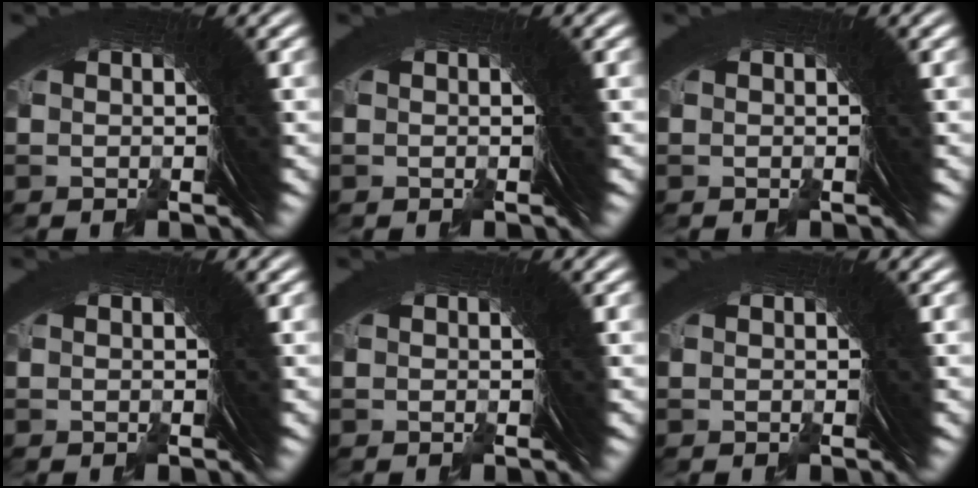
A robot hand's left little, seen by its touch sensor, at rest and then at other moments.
{"total": 0.0}
{"total": 0.0}
{"total": 0.0}
{"total": 0.0}
{"total": 0.0}